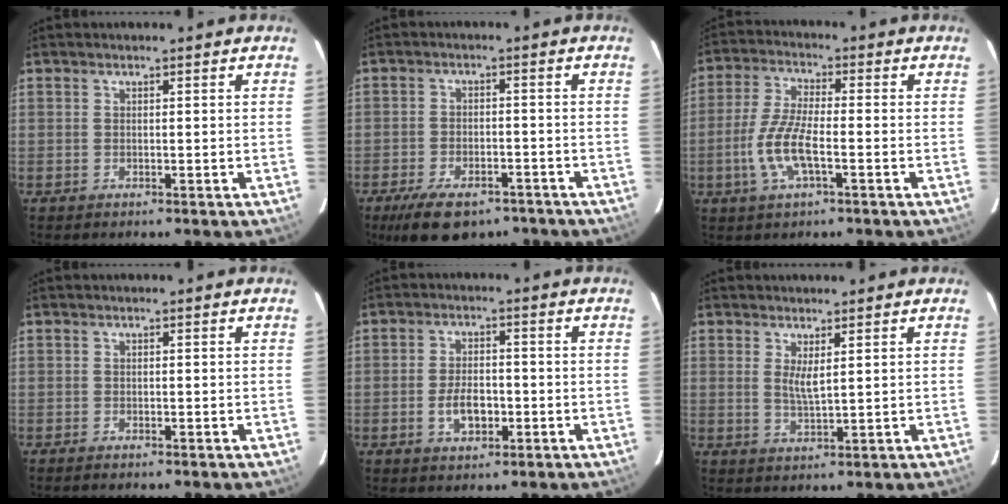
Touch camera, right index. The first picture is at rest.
{"total": 12.2, "force": [-8.6, 5.9, 6.4], "torque": [-0.139, -0.008, -0.128]}
{"total": 9.1, "force": [-2.9, 2.5, 8.2], "torque": [-0.179, -0.001, -0.059]}
{"total": 0.8, "force": [-0.7, 0.2, 0.3], "torque": [-0.008, -0.002, -0.014]}
{"total": 5.7, "force": [-1.9, 3.1, 4.4], "torque": [-0.090, 0.002, -0.027]}
{"total": 3.1, "force": [1.1, 0.6, 2.9], "torque": [-0.054, -0.008, 0.019]}